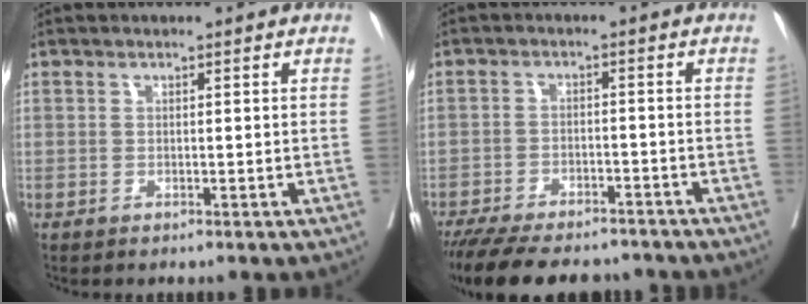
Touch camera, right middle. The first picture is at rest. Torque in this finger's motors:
{"motor_torque": [1.18, -0.96, 0.27, 0.12]}